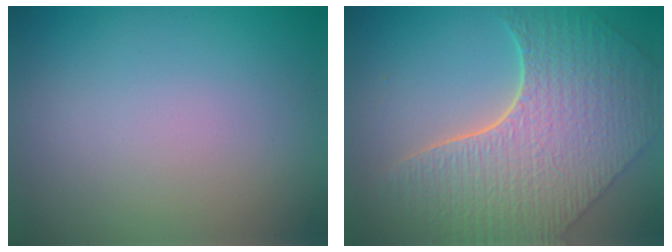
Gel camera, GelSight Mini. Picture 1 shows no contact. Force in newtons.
{"total": 8.6, "press": 6.2, "slide": 5.9}